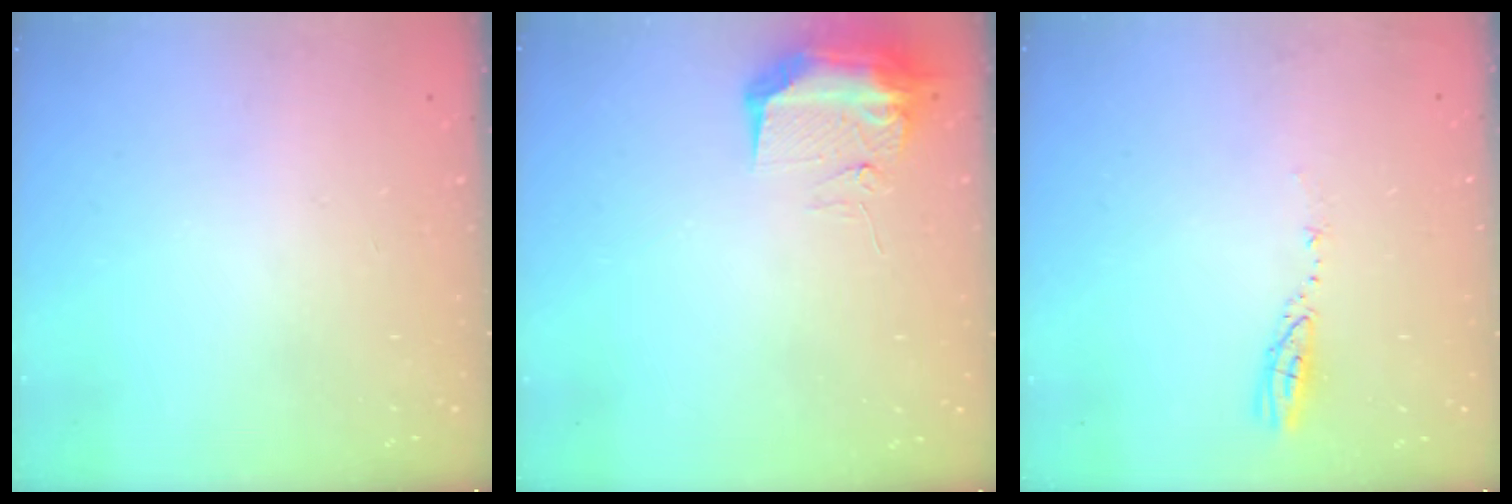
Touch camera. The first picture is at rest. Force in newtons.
{"total": 9.5, "press": 9.4, "slide": 1.4}
{"total": 3.5, "press": 3.5, "slide": 0.1}